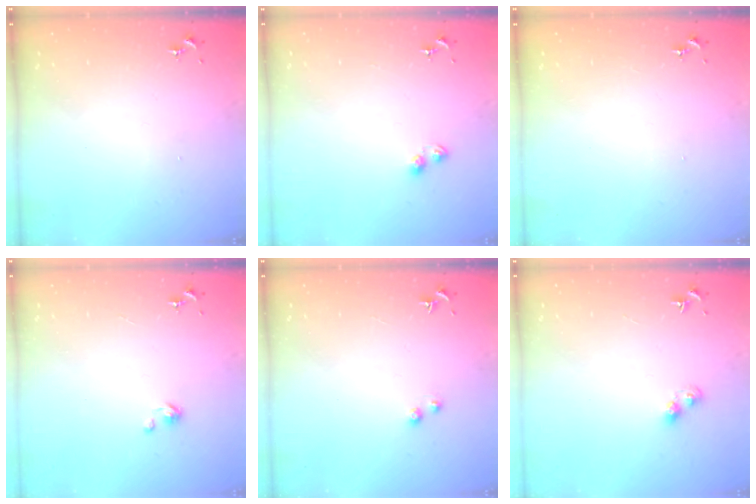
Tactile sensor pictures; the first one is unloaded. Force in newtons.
{"total": 3.8, "press": 3.8, "slide": 0.4}
{"total": 1.3, "press": 1.0, "slide": 0.9}
{"total": 2.7, "press": 2.7, "slide": 0.3}
{"total": 1.0, "press": 1.0, "slide": 0.1}
{"total": 4.2, "press": 4.2, "slide": 0.4}